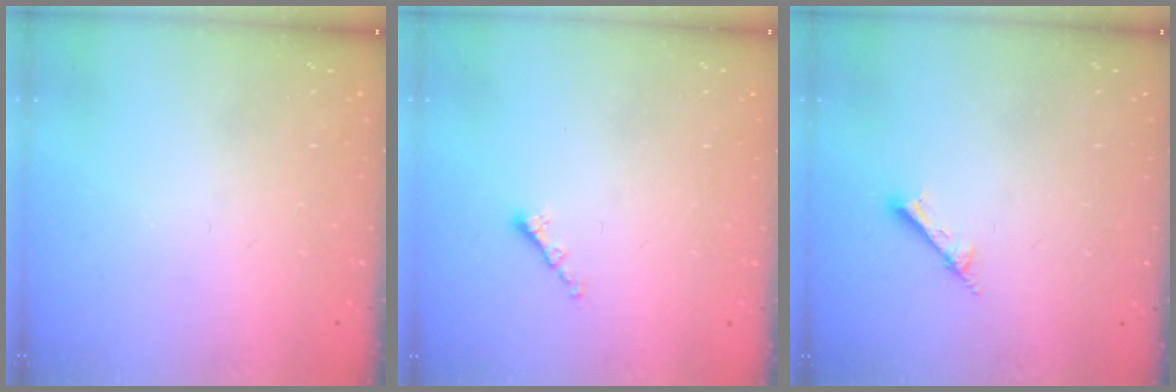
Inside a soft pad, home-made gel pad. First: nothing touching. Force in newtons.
{"total": 1.3, "press": 1.2, "slide": 0.5}
{"total": 1.8, "press": 1.8, "slide": 0.0}